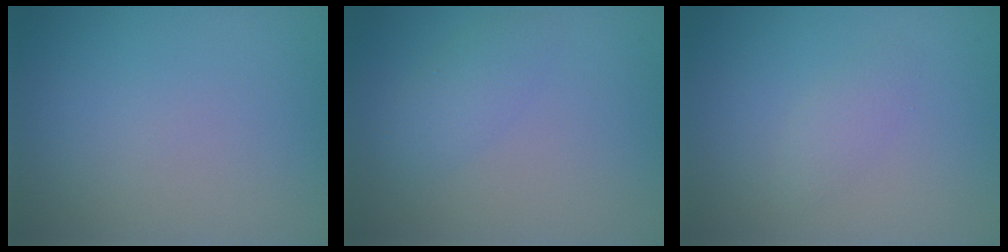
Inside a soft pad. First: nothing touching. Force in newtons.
{"total": 1.9, "press": 1.9, "slide": 0.0}
{"total": 1.2, "press": 1.2, "slide": 0.1}